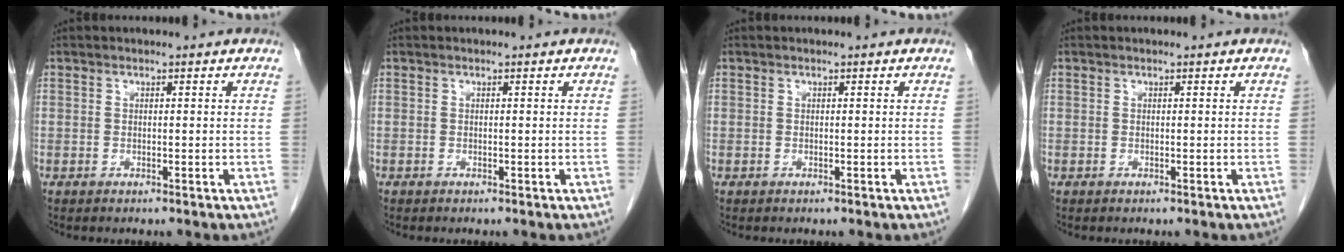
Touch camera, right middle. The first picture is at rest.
{"total": 0.0}
{"total": 0.0}
{"total": 0.0}